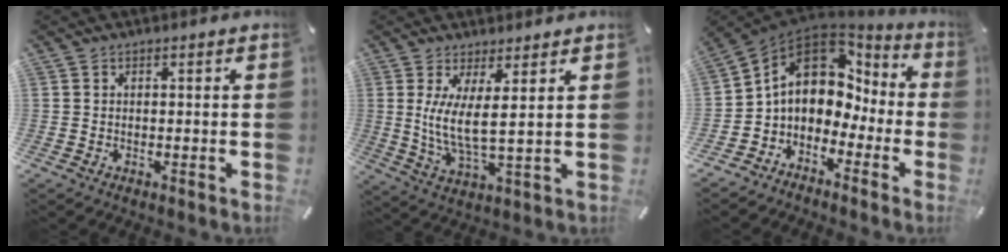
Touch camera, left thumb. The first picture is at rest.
{"total": 7.6, "force": [2.8, 1.3, 6.9], "torque": [-0.151, -0.015, 0.048]}
{"total": 10.7, "force": [1.5, 9.0, 5.7], "torque": [-0.104, -0.004, 0.027]}